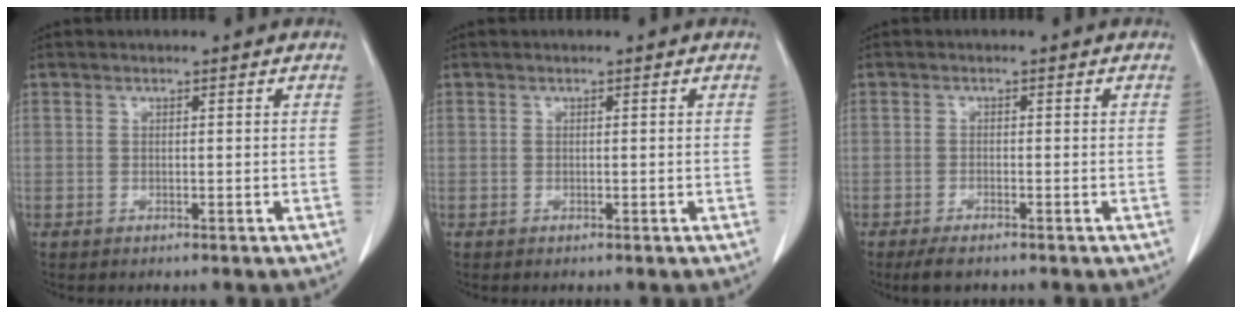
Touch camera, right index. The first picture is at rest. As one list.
[{"total": 0.0}, {"total": 3.2, "force": [-2.5, 0.7, 1.9], "torque": [-0.037, -0.007, -0.040]}]